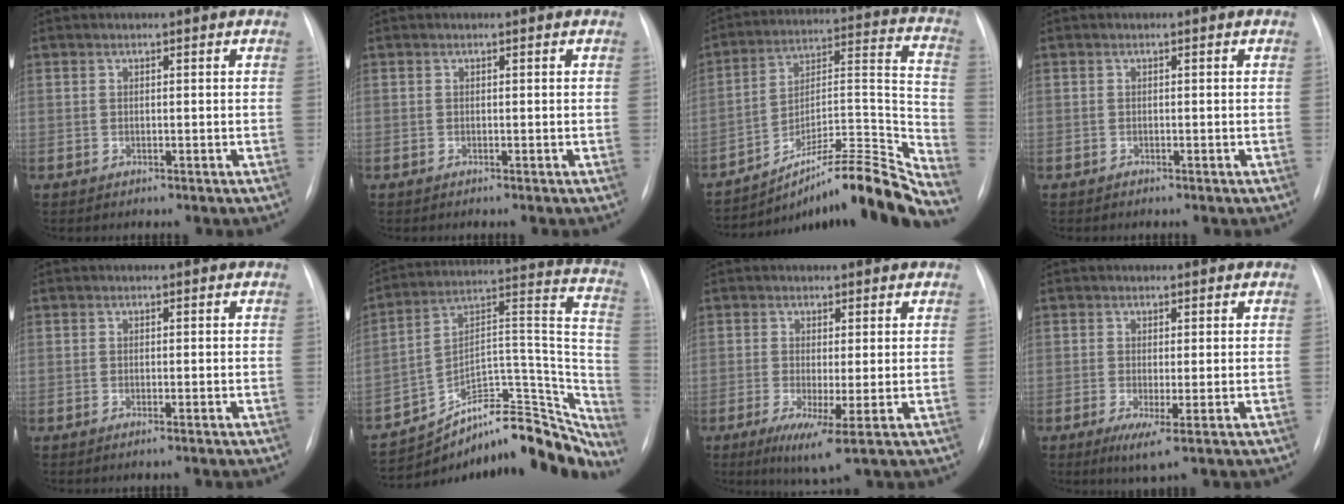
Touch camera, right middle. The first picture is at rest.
{"total": 0.0}
{"total": 19.9, "force": [-17.3, -1.0, 9.8], "torque": [-0.121, 0.037, -0.275]}
{"total": 0.0}
{"total": 0.6, "force": [-0.4, -0.2, 0.3], "torque": [-0.002, 0.003, -0.011]}
{"total": 22.0, "force": [-20.2, 6.5, 6.0], "torque": [-0.055, 0.073, -0.297]}
{"total": 5.2, "force": [-1.4, 0.1, 5.1], "torque": [-0.088, -0.018, -0.021]}
{"total": 3.3, "force": [-1.0, 0.0, 3.1], "torque": [-0.052, -0.012, -0.016]}